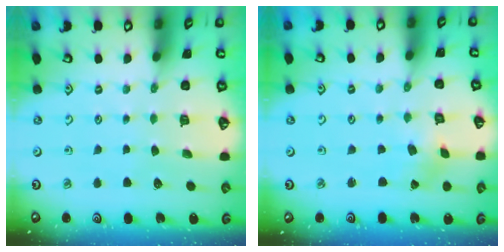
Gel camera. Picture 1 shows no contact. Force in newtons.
{"total": 1.1, "press": 1.1, "slide": 0.2}